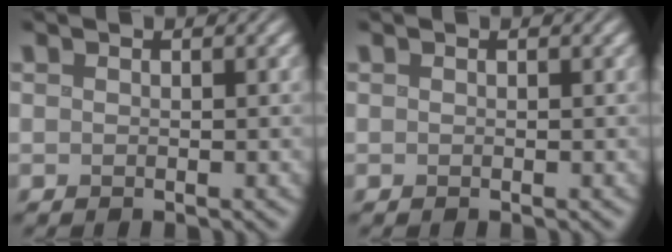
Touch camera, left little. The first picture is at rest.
{"total": 0.0}